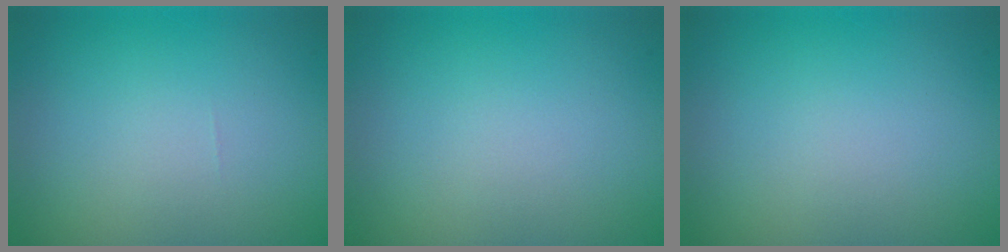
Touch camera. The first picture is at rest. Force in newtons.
{"total": 0.0}
{"total": 0.0}